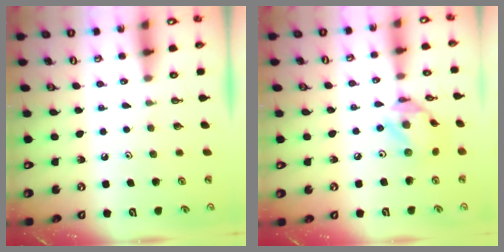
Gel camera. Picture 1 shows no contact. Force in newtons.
{"total": 11.3, "press": 11.2, "slide": 1.0}